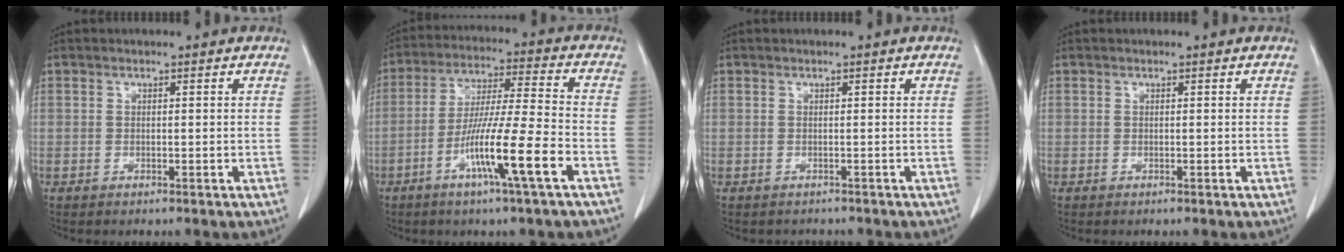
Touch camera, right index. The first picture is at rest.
{"total": 12.5, "force": [-5.5, -0.8, 11.2], "torque": [-0.207, -0.010, -0.102]}
{"total": 1.6, "force": [-1.3, 0.8, 0.0], "torque": [-0.002, -0.001, -0.019]}
{"total": 0.0}